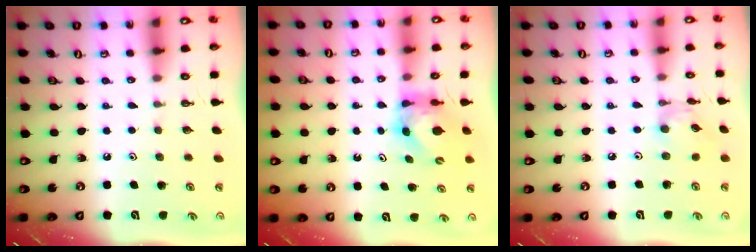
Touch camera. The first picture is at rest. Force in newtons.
{"total": 5.9, "press": 5.9, "slide": 0.6}
{"total": 3.3, "press": 3.3, "slide": 0.3}